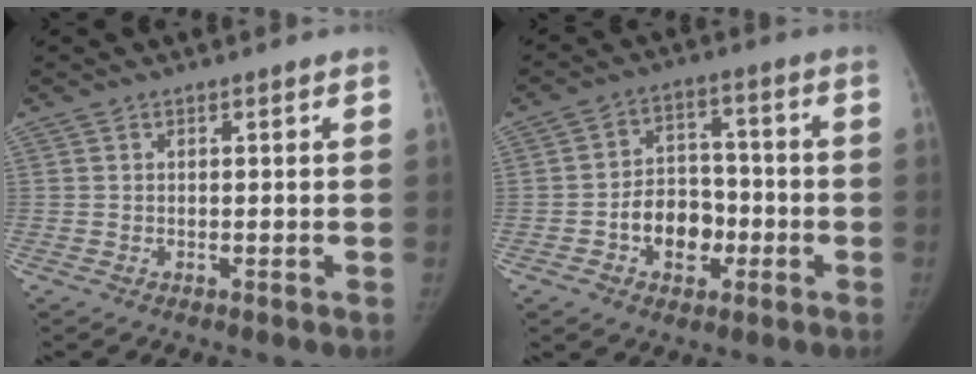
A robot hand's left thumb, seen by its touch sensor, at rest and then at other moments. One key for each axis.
{"total": 10.1, "fx": -3.1, "fy": 7.4, "fz": 6.1, "tx": -0.057, "ty": 0.032, "tz": -0.050}